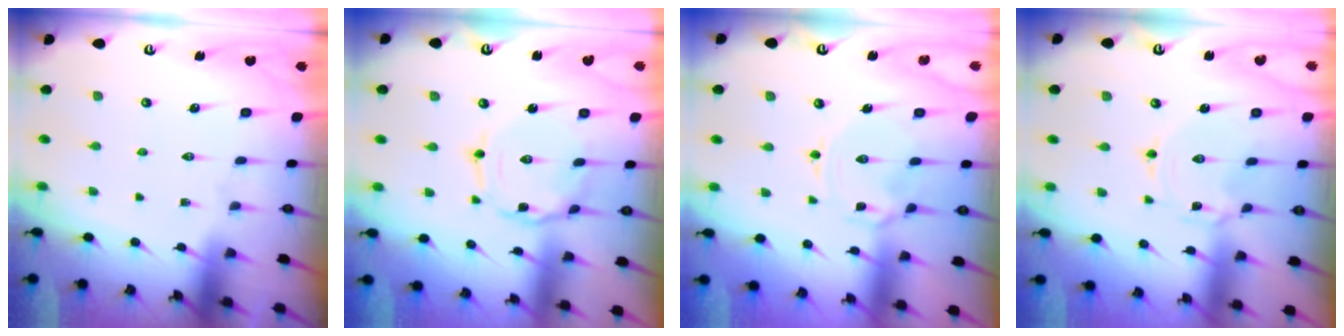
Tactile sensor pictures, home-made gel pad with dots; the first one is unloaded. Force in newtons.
{"total": 2.7, "press": 2.7, "slide": 0.2}
{"total": 2.8, "press": 2.7, "slide": 0.5}
{"total": 1.4, "press": 1.4, "slide": 0.2}